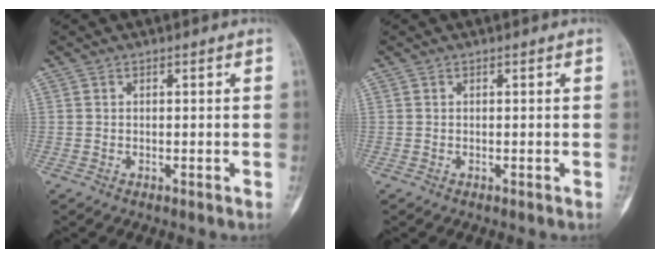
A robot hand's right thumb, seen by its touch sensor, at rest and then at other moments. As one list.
[{"total": 0.0}]